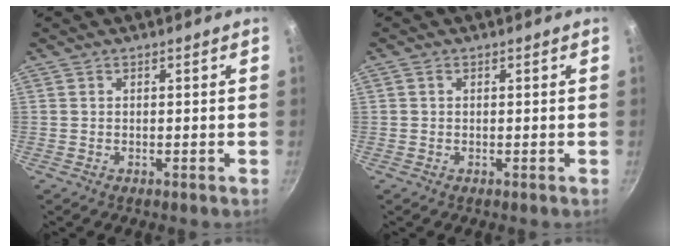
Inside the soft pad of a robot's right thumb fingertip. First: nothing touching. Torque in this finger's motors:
{"motor_torque": [-0.42, 0.42, -0.43, 0.34, 0.07]}